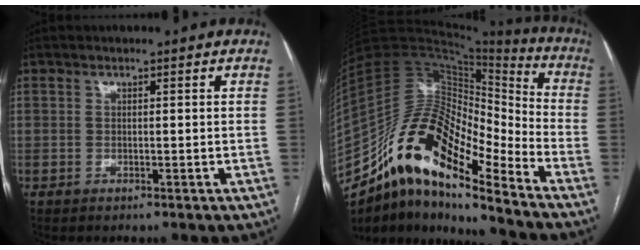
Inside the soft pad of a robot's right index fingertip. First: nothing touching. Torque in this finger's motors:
{"motor_torque": [0.67, -0.97, 0.91, 0.16]}